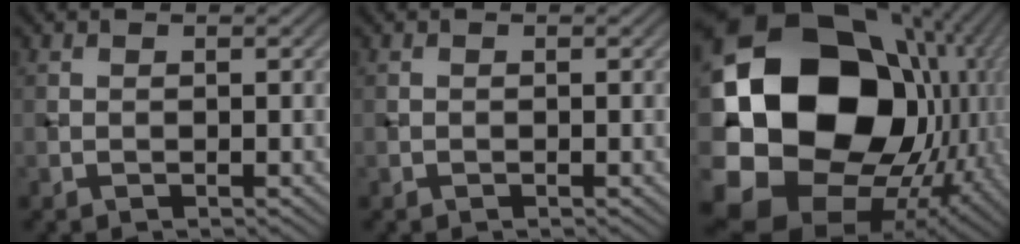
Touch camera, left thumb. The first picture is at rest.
{"total": 0.0}
{"total": 23.5, "force": [0.5, 18.2, 14.9], "torque": [-0.352, -0.054, 0.037]}